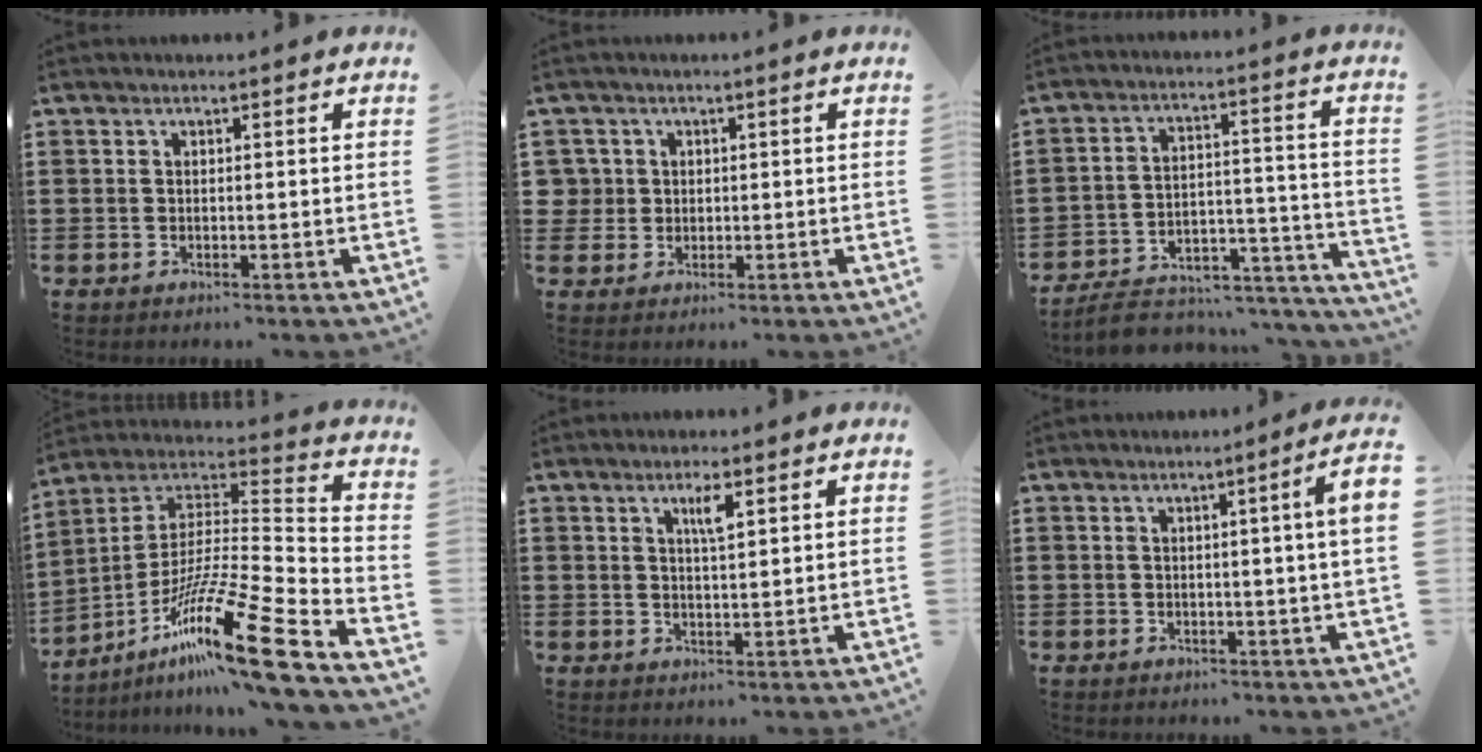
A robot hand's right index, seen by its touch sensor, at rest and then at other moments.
{"total": 2.9, "force": [0.3, 2.8, 0.3], "torque": [-0.020, 0.010, 0.004]}
{"total": 7.0, "force": [-6.4, 2.0, 2.2], "torque": [-0.035, 0.017, -0.121]}
{"total": 19.1, "force": [-12.0, 1.6, 14.7], "torque": [-0.249, 0.015, -0.215]}
{"total": 3.0, "force": [1.5, 0.5, 2.6], "torque": [-0.046, 0.001, 0.021]}
{"total": 3.3, "force": [0.5, -0.7, 3.2], "torque": [-0.055, -0.008, 0.005]}